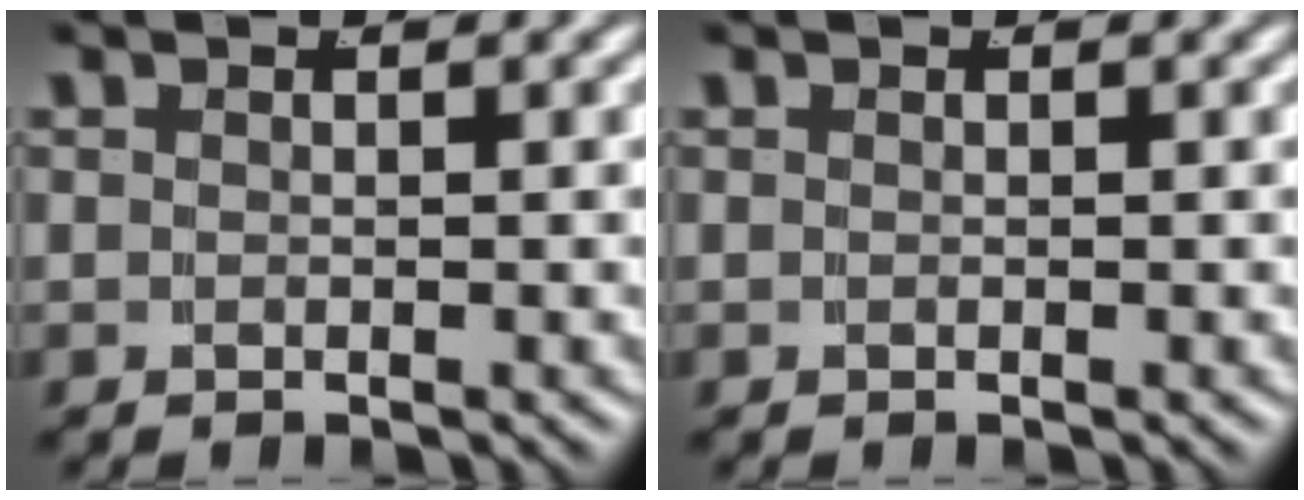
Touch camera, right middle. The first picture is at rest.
{"total": 0.0}